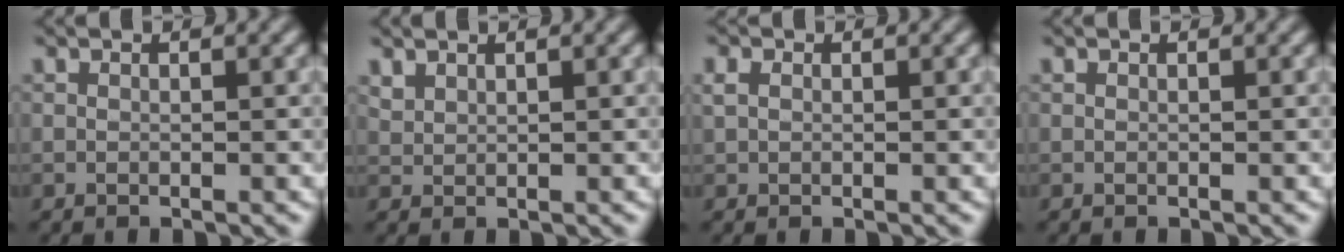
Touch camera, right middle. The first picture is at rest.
{"total": 1.1, "force": [1.0, 0.5, 0.2], "torque": [-0.010, 0.000, 0.025]}
{"total": 1.0, "force": [0.3, 0.8, 0.6], "torque": [-0.012, 0.003, 0.004]}
{"total": 0.0}